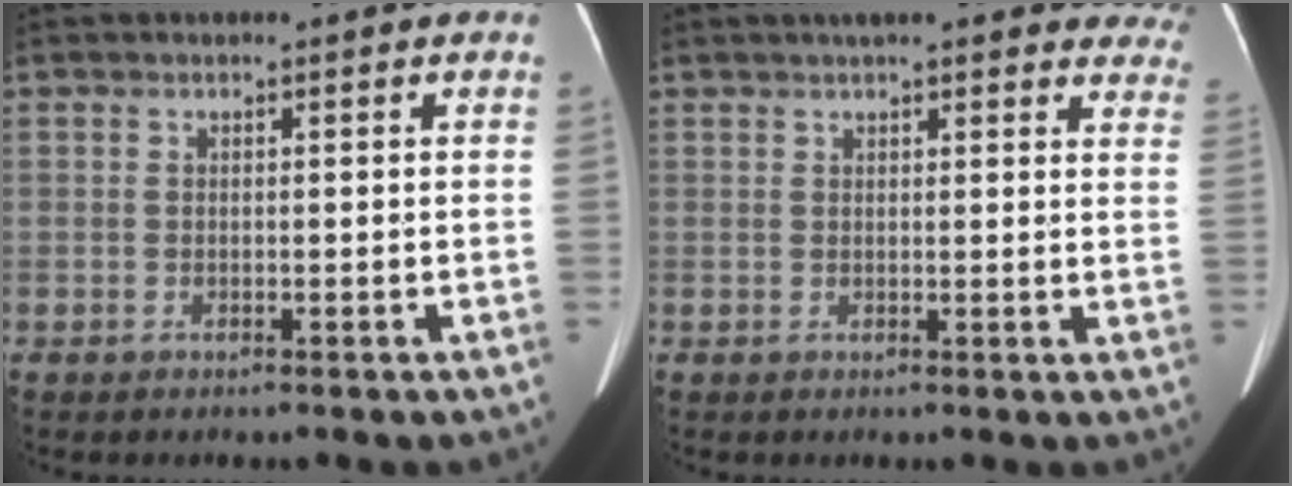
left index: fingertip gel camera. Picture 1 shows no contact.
{"total": 17.3, "force": [15.2, 3.9, 7.4], "torque": [-0.069, 0.015, 0.165]}